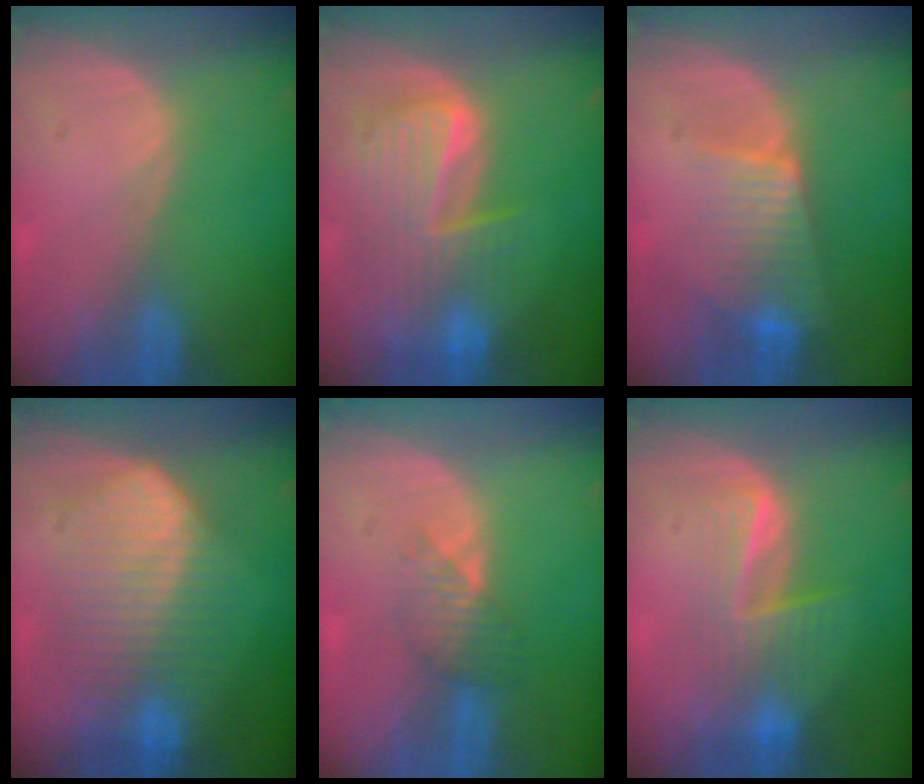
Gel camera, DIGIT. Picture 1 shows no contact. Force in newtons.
{"total": 9.8, "press": 8.4, "slide": 5.0}
{"total": 7.0, "press": 6.3, "slide": 3.1}
{"total": 9.5, "press": 9.5, "slide": 0.3}
{"total": 3.6, "press": 3.2, "slide": 1.6}
{"total": 6.8, "press": 6.3, "slide": 2.4}